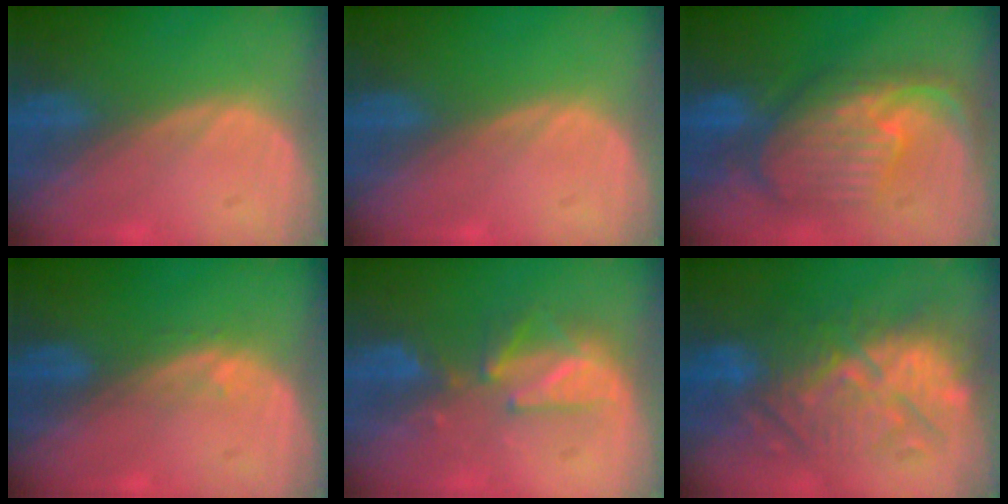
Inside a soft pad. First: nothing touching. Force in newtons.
{"total": 0.0}
{"total": 10.5, "press": 9.4, "slide": 4.8}
{"total": 1.0, "press": 1.0, "slide": 0.2}
{"total": 5.4, "press": 5.3, "slide": 0.7}
{"total": 10.6, "press": 10.6, "slide": 1.2}